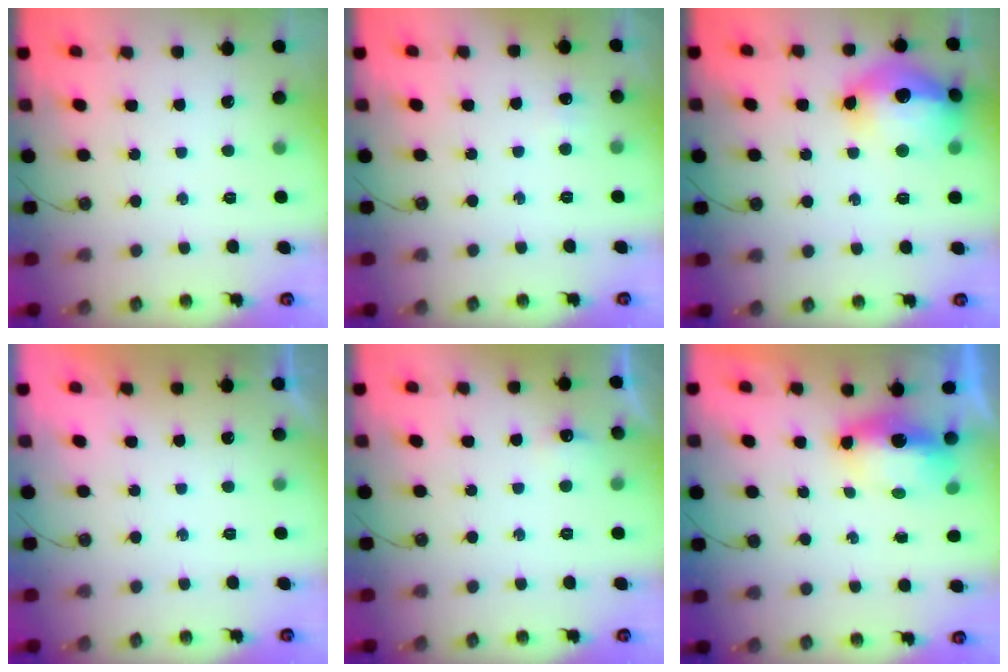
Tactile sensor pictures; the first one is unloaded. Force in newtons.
{"total": 3.9, "press": 3.9, "slide": 0.2}
{"total": 18.2, "press": 18.2, "slide": 1.5}
{"total": 0.0}
{"total": 5.1, "press": 5.1, "slide": 0.7}
{"total": 7.0, "press": 7.0, "slide": 0.8}